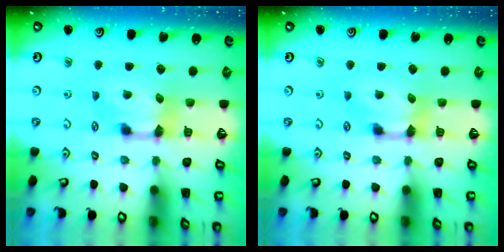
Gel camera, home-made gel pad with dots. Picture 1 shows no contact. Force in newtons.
{"total": 0.0}